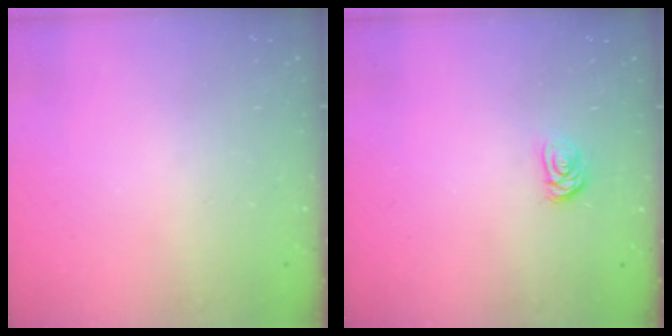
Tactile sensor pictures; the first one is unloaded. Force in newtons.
{"total": 3.6, "press": 3.6, "slide": 0.5}